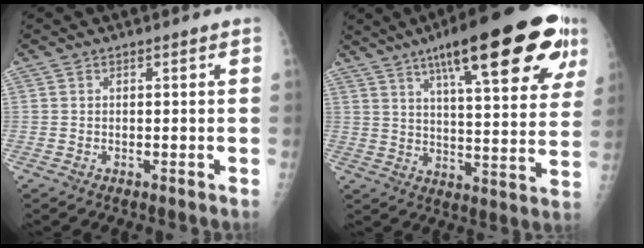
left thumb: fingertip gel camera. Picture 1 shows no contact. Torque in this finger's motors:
{"motor_torque": [1.49, 0.43, 1.95, -0.82, 0.42]}